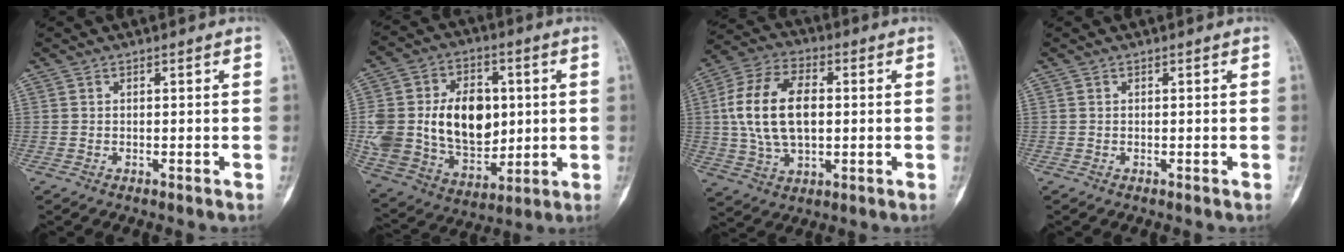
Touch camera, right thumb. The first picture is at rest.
{"total": 24.7, "force": [2.0, 17.5, 17.3], "torque": [-0.315, 0.001, 0.060]}
{"total": 16.1, "force": [1.2, 9.8, 12.7], "torque": [-0.233, 0.016, 0.022]}
{"total": 0.0}